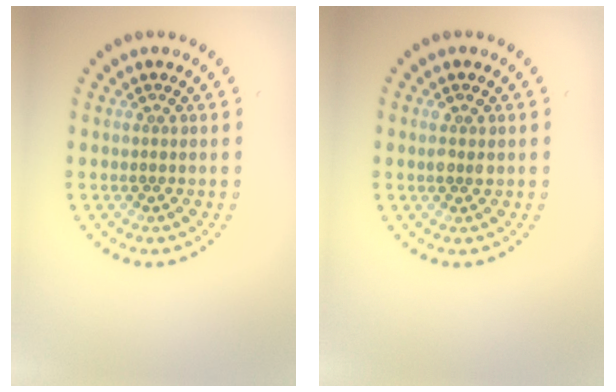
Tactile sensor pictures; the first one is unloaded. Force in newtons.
{"total": 1.5, "press": 1.5, "slide": 0.3}